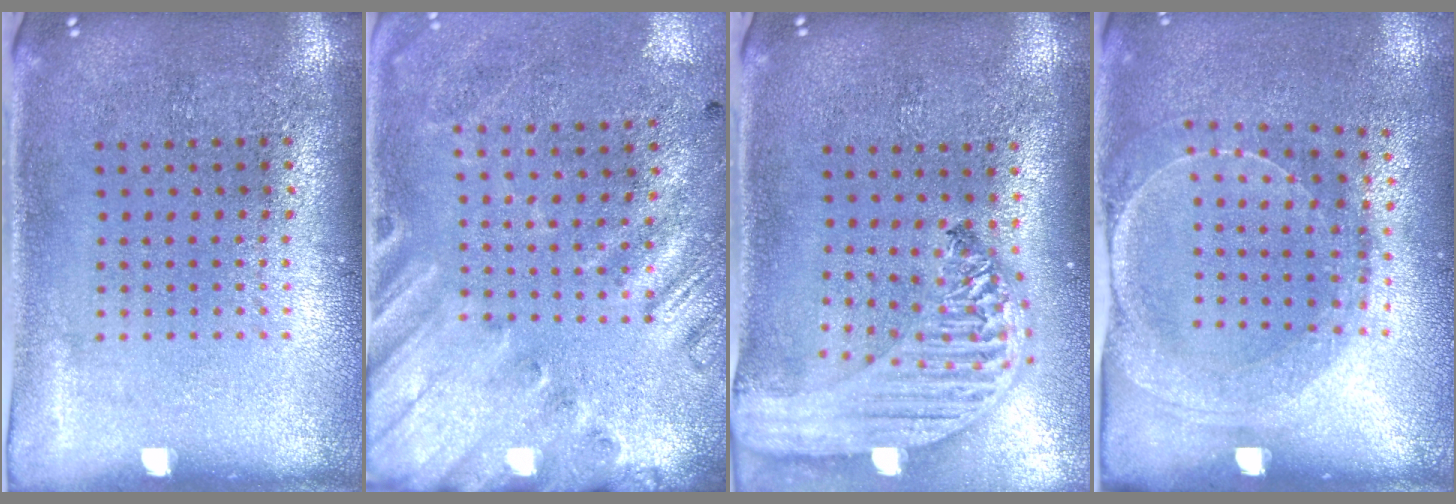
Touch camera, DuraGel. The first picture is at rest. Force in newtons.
{"total": 2.6, "press": 1.8, "slide": 1.8}
{"total": 3.1, "press": 2.5, "slide": 1.8}
{"total": 1.6, "press": 1.5, "slide": 0.4}